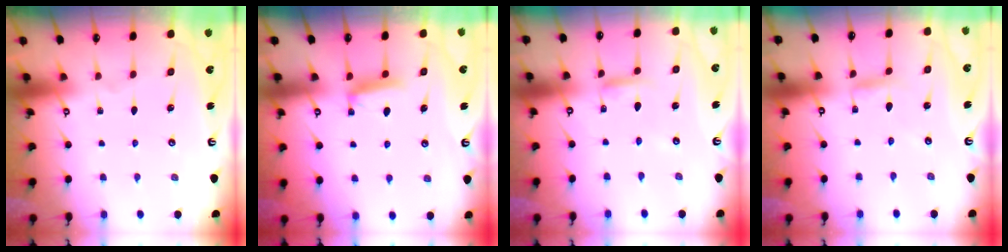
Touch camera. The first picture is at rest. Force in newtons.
{"total": 5.1, "press": 5.1, "slide": 0.7}
{"total": 3.8, "press": 3.8, "slide": 0.1}
{"total": 3.1, "press": 3.1, "slide": 0.3}